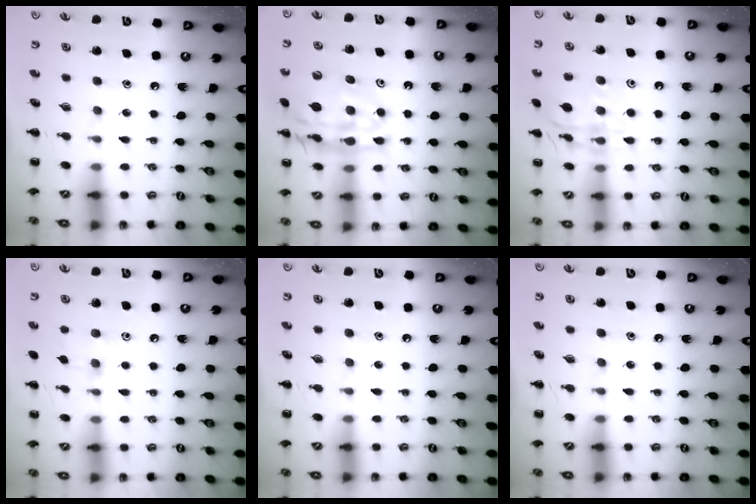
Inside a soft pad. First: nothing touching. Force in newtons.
{"total": 19.7, "press": 19.5, "slide": 2.9}
{"total": 14.2, "press": 14.1, "slide": 0.9}
{"total": 5.8, "press": 5.5, "slide": 1.9}
{"total": 0.0}
{"total": 0.0}